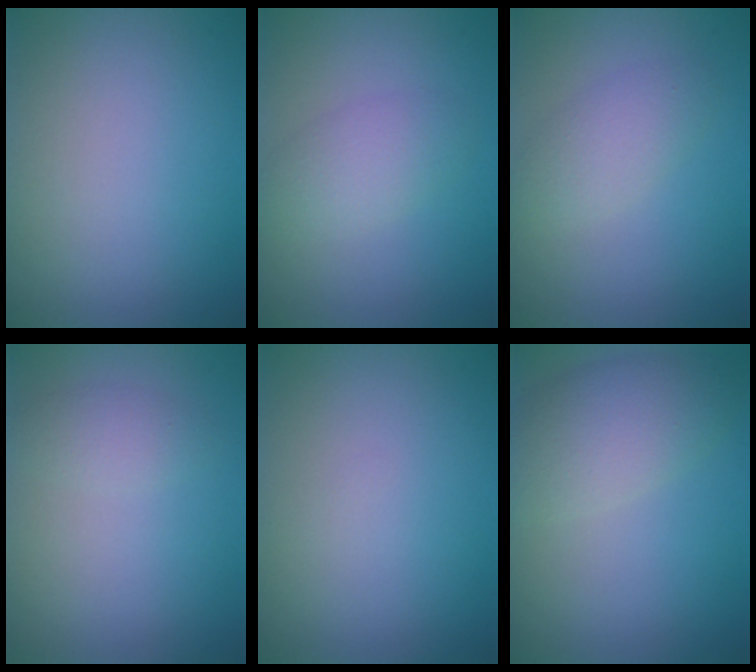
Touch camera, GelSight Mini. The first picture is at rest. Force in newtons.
{"total": 2.7, "press": 2.7, "slide": 0.1}
{"total": 2.7, "press": 2.6, "slide": 0.1}
{"total": 1.6, "press": 1.6, "slide": 0.0}
{"total": 0.0}
{"total": 4.7, "press": 4.7, "slide": 0.5}